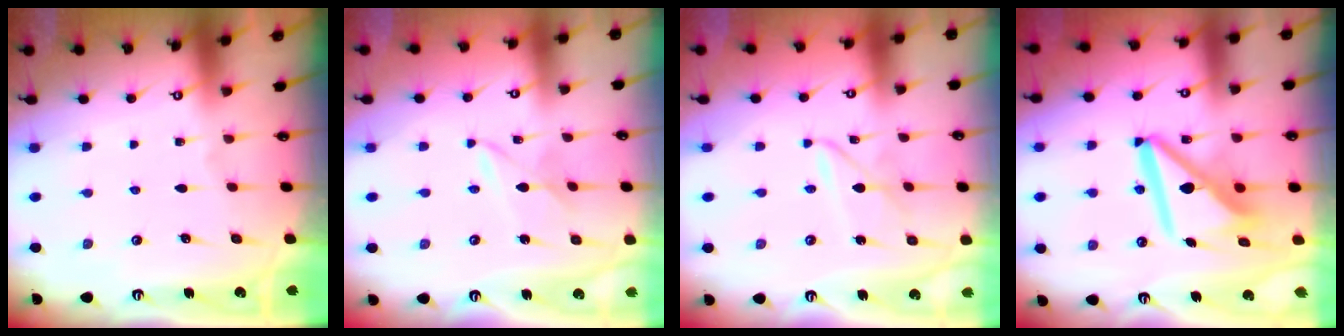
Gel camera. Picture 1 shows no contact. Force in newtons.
{"total": 2.9, "press": 2.9, "slide": 0.3}
{"total": 3.4, "press": 3.4, "slide": 0.4}
{"total": 12.9, "press": 12.8, "slide": 1.5}